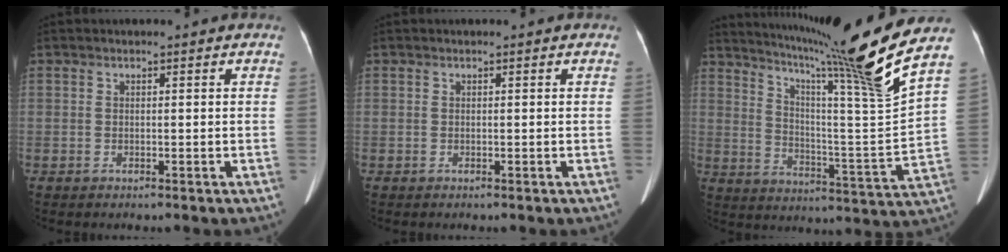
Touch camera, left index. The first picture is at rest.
{"total": 0.0}
{"total": 19.9, "force": [15.5, -4.2, 11.8], "torque": [-0.188, -0.067, 0.226]}